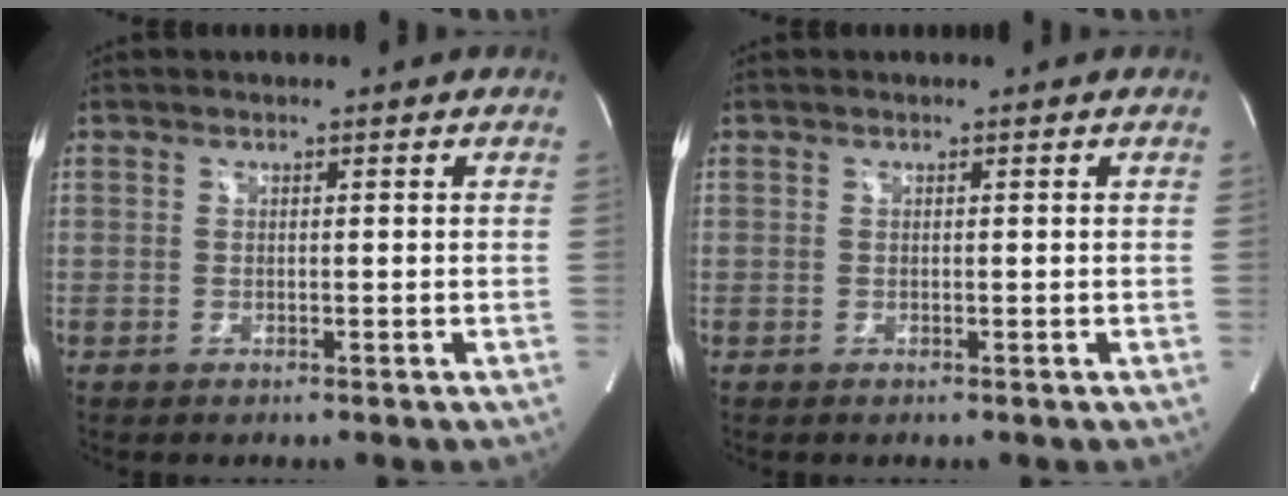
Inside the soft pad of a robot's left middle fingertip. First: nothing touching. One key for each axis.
{"total": 0.0}